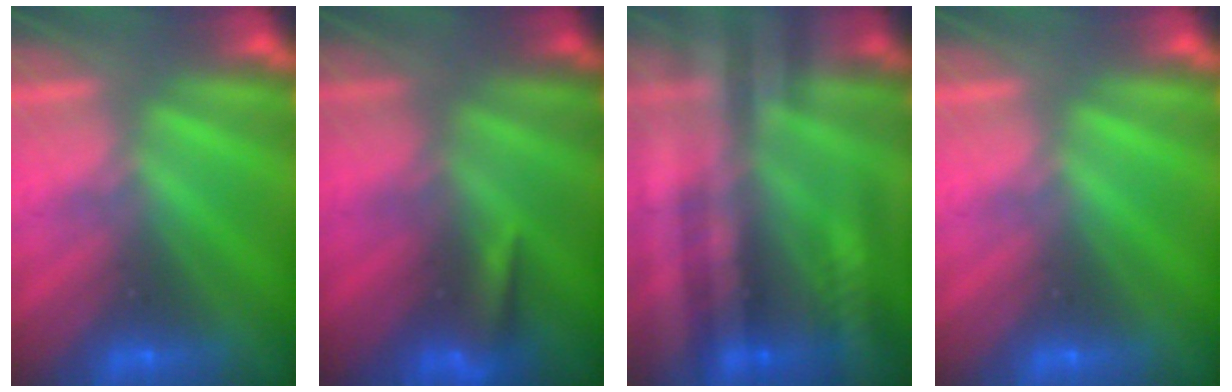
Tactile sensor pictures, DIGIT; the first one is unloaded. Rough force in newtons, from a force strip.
{"total": 5.0}
{"total": 2.6}
{"total": 0.0}